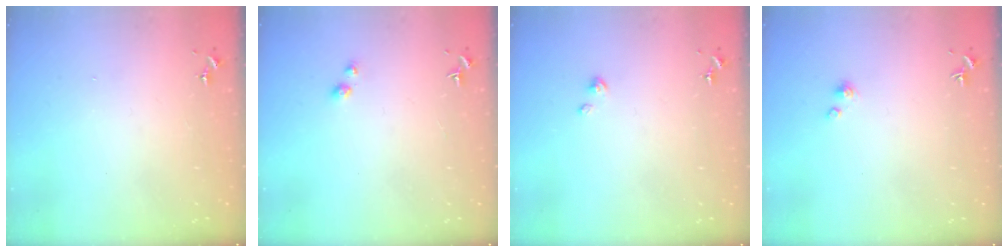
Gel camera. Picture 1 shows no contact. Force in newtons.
{"total": 2.8, "press": 2.8, "slide": 0.3}
{"total": 2.4, "press": 2.4, "slide": 0.3}
{"total": 2.1, "press": 2.1, "slide": 0.2}